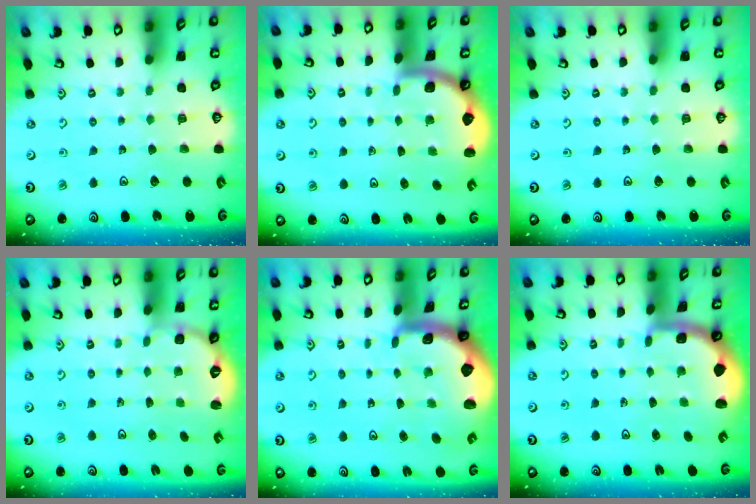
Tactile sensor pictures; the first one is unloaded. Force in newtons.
{"total": 1.6, "press": 1.6, "slide": 0.1}
{"total": 0.0}
{"total": 2.4, "press": 1.9, "slide": 1.5}
{"total": 2.9, "press": 2.9, "slide": 0.5}
{"total": 1.5, "press": 1.5, "slide": 0.2}